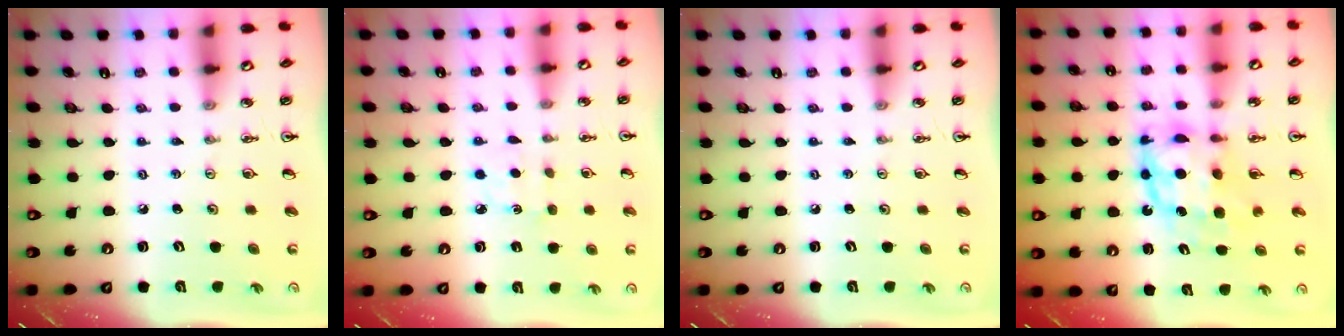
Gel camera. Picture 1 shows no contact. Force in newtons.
{"total": 3.9, "press": 3.9, "slide": 0.5}
{"total": 0.0}
{"total": 9.5, "press": 9.5, "slide": 0.9}